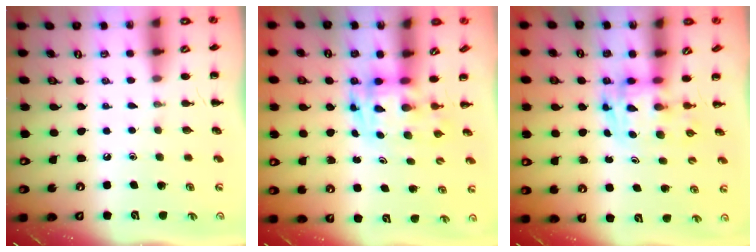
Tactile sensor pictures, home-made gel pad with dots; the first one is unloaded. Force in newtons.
{"total": 3.4, "press": 3.3, "slide": 0.6}
{"total": 3.6, "press": 3.5, "slide": 0.6}